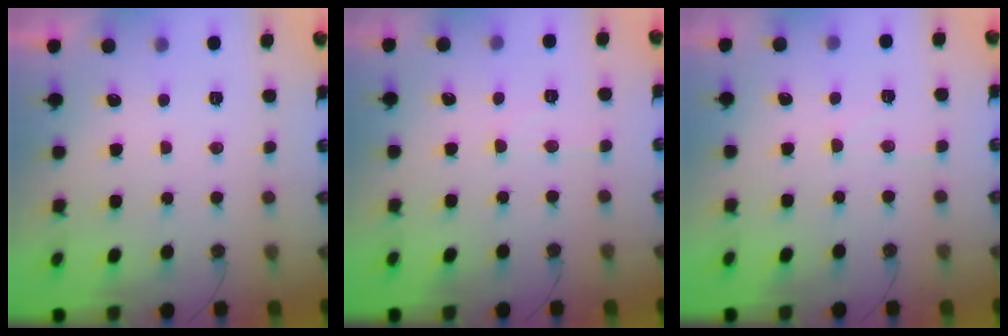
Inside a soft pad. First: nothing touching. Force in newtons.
{"total": 5.5, "press": 5.5, "slide": 0.2}
{"total": 4.2, "press": 4.1, "slide": 0.6}